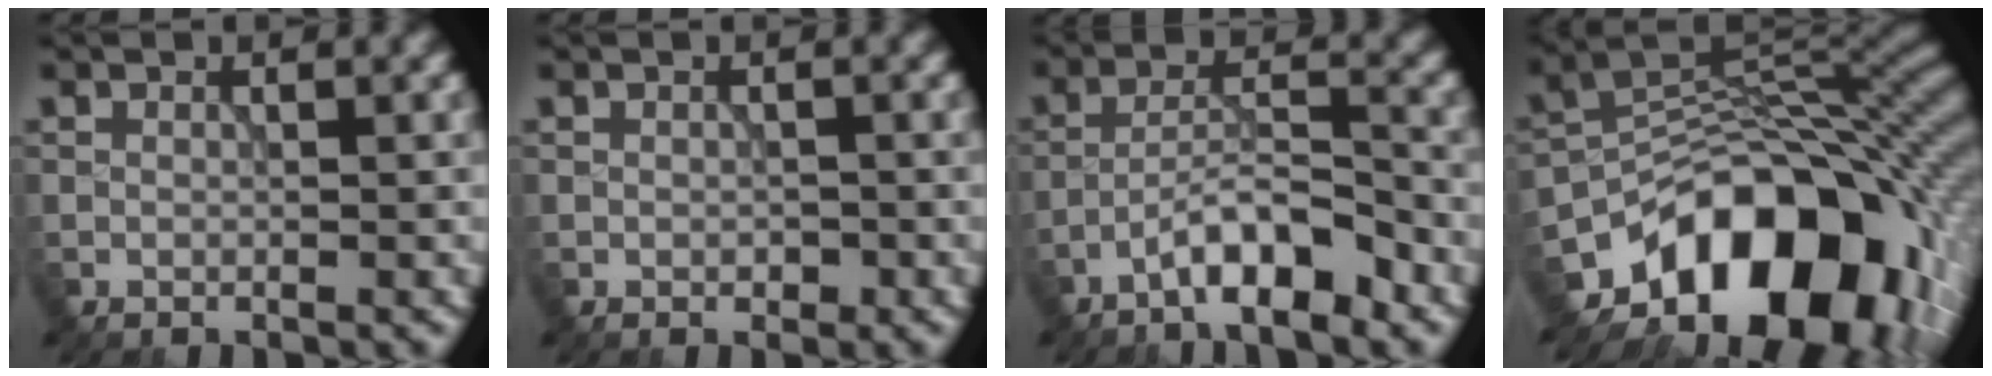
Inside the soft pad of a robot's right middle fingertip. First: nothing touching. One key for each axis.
{"total": 0.7, "fx": -0.2, "fy": 0.5, "fz": 0.5, "tx": -0.007, "ty": -0.002, "tz": -0.002}
{"total": 5.1, "fx": -3.4, "fy": 1.0, "fz": 3.6, "tx": -0.060, "ty": 0.014, "tz": -0.065}
{"total": 15.0, "fx": -7.7, "fy": 9.2, "fz": 9.1, "tx": -0.128, "ty": -0.003, "tz": -0.125}